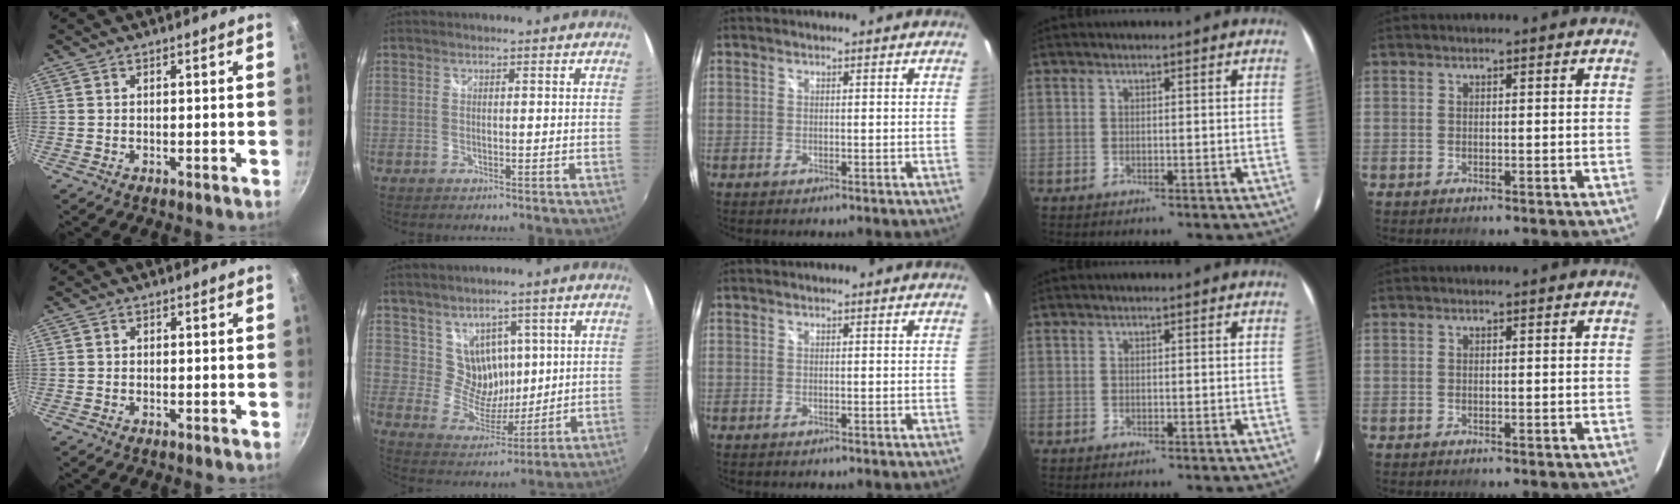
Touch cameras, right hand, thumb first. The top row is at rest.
{"thumb": {"total": 0.6, "force": [-0.1, 0.6, 0.2], "torque": [-0.002, 0.003, -0.003]}, "index": {"total": 7.8, "force": [3.7, 6.4, 2.5], "torque": [-0.037, 0.002, 0.081]}}